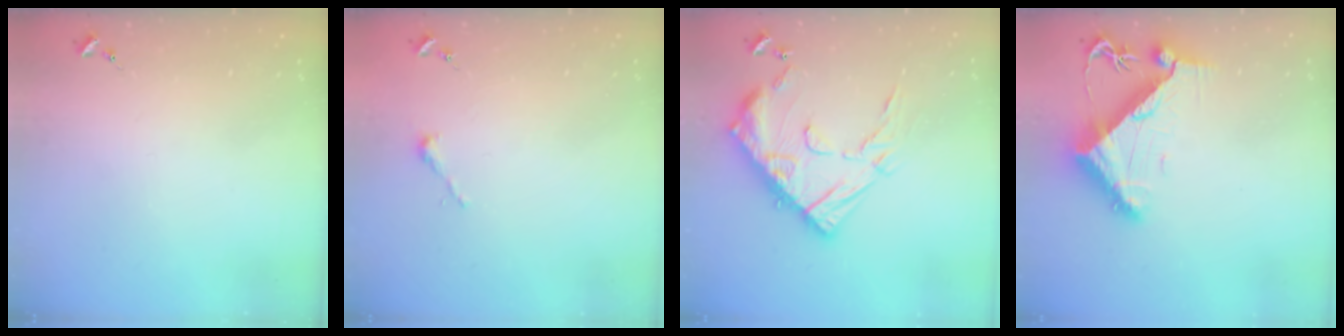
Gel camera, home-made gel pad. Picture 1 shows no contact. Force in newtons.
{"total": 2.5, "press": 2.5, "slide": 0.2}
{"total": 20.3, "press": 20.3, "slide": 1.1}
{"total": 10.3, "press": 10.2, "slide": 1.5}